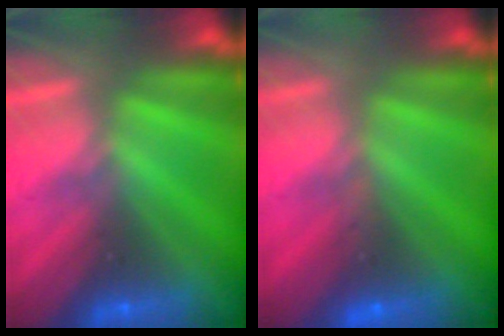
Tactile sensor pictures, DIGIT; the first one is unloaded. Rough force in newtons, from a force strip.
{"total": 3.0}